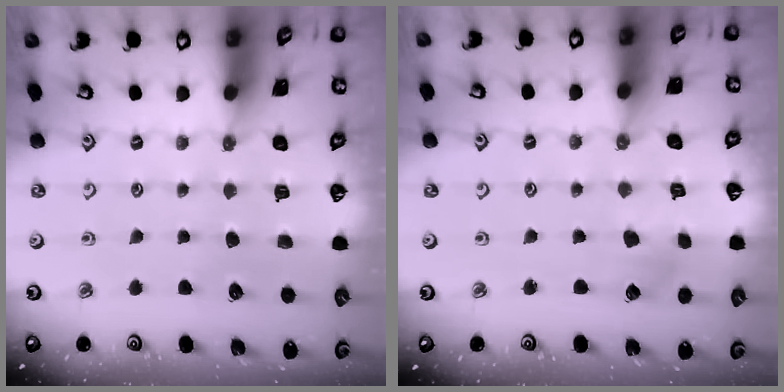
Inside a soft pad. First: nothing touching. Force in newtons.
{"total": 2.8, "press": 2.8, "slide": 0.5}